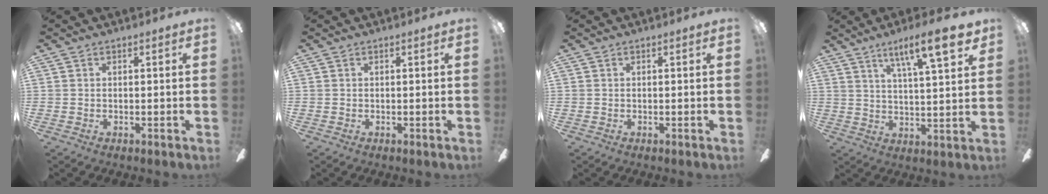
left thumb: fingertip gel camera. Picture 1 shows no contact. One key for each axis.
{"total": 0.0}
{"total": 0.0}
{"total": 13.6, "fx": 8.8, "fy": 2.6, "fz": 10.1, "tx": -0.155, "ty": -0.040, "tz": 0.135}